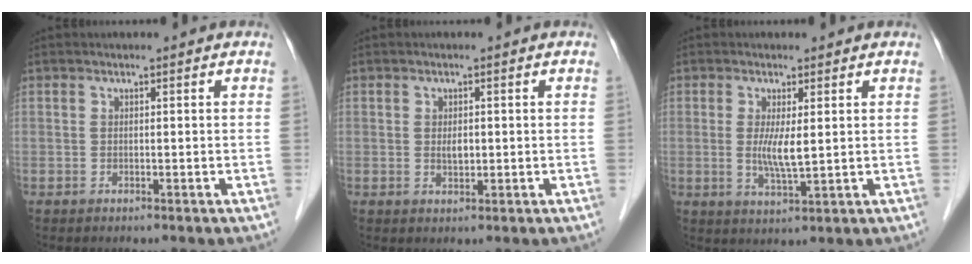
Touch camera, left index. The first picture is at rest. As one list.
[{"total": 1.8, "force": [0.1, 0.9, 1.5], "torque": [-0.028, -0.001, 0.003]}, {"total": 4.3, "force": [0.5, 0.5, 4.2], "torque": [-0.086, -0.010, 0.012]}]